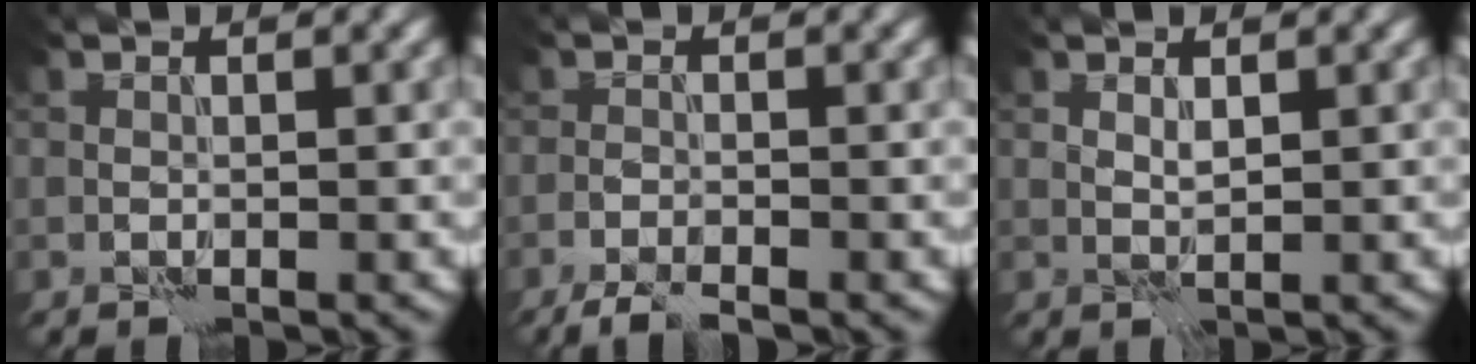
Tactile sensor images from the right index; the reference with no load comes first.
{"total": 3.0, "force": [-2.6, 0.4, 1.5], "torque": [-0.037, -0.006, -0.052]}
{"total": 0.6, "force": [0.5, 0.0, 0.4], "torque": [-0.013, -0.001, 0.012]}